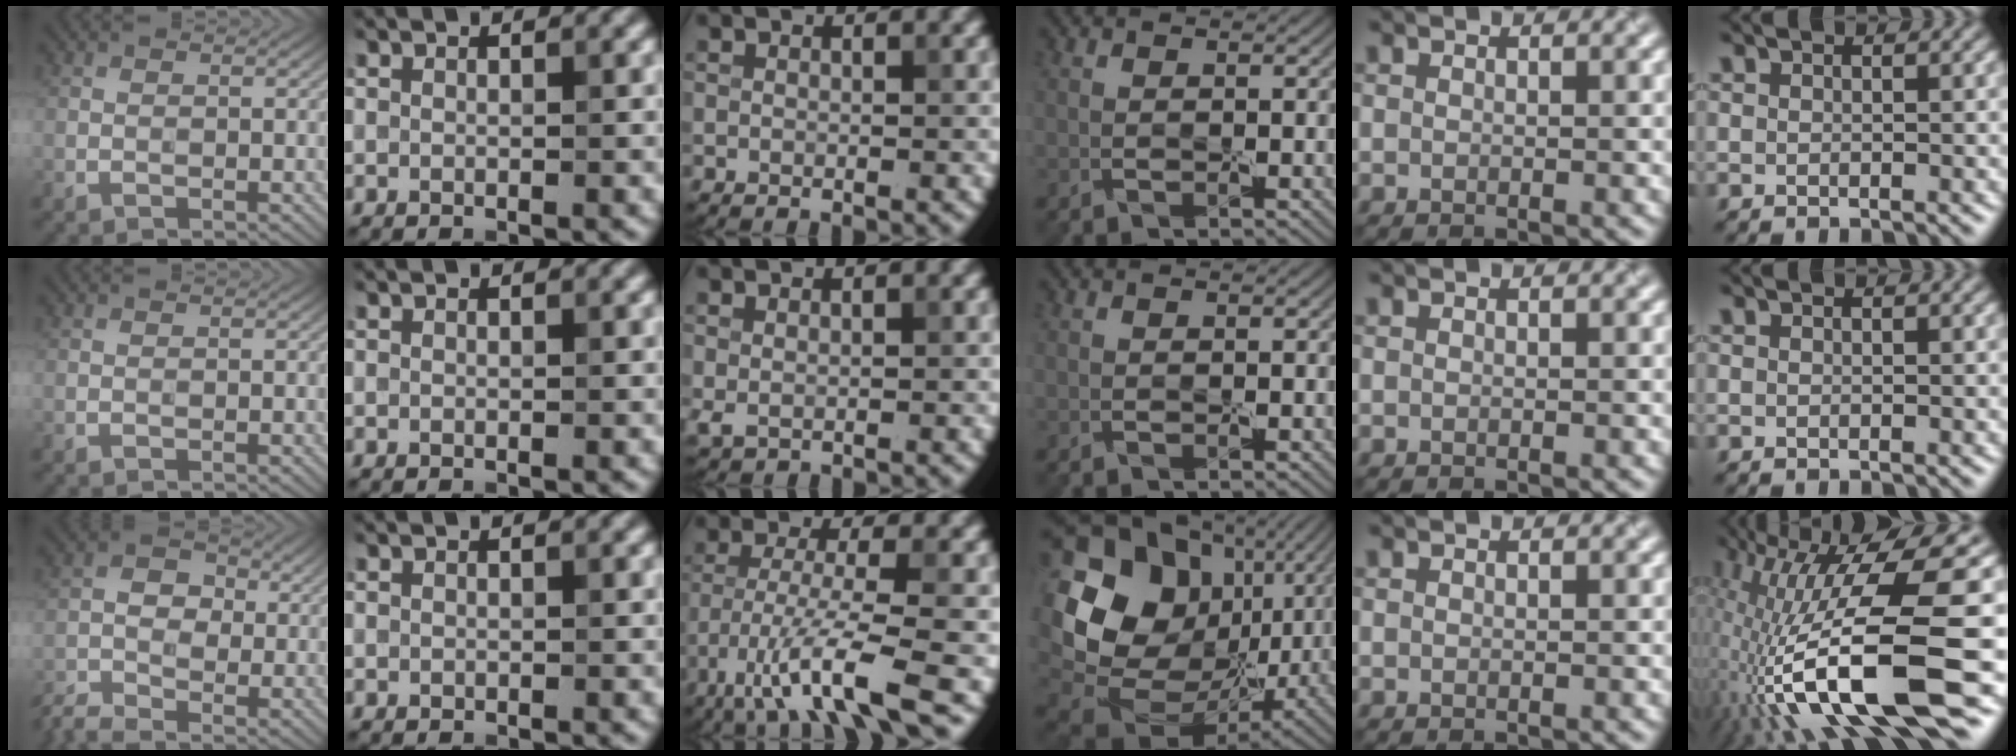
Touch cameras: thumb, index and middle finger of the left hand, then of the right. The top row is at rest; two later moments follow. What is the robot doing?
{"motion": "peel", "object": "shipping label"}